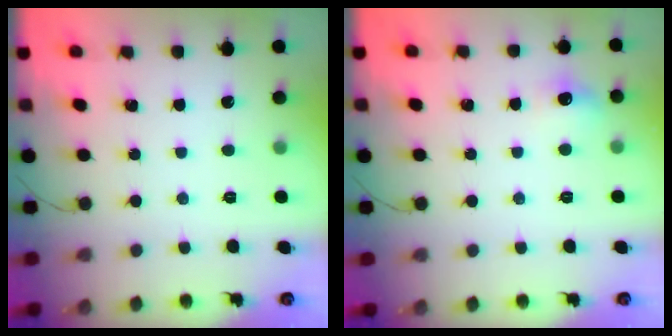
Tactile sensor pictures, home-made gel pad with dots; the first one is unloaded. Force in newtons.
{"total": 6.4, "press": 6.4, "slide": 0.9}